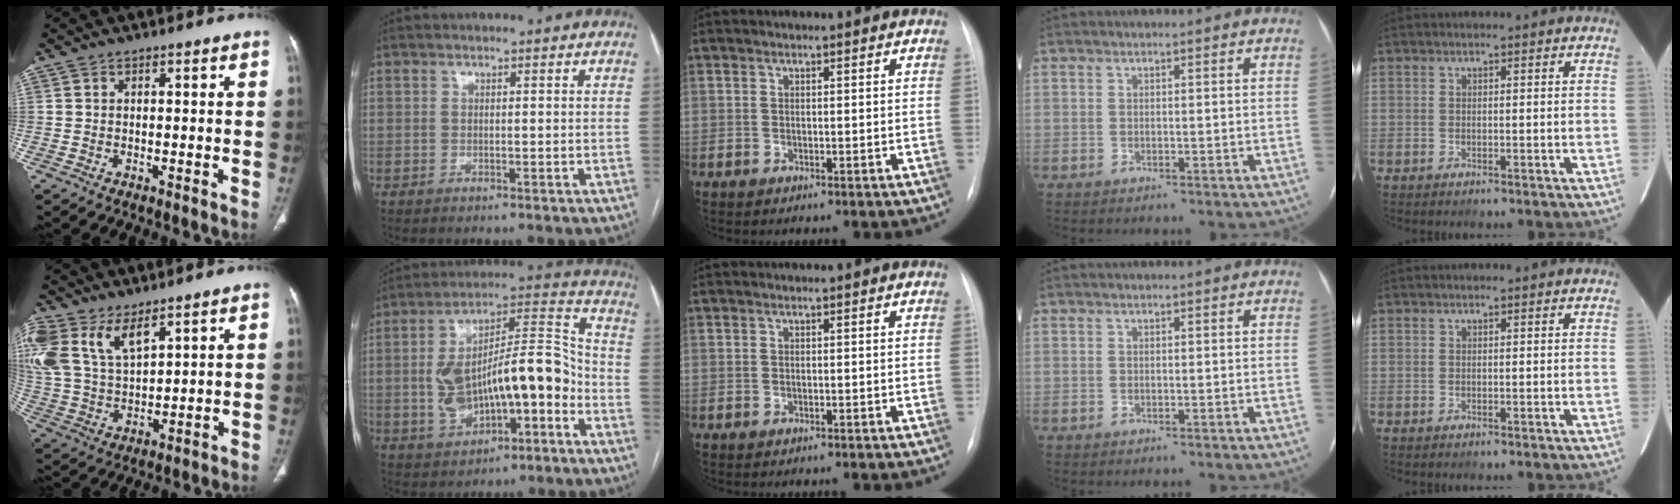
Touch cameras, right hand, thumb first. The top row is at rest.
{"thumb": {"total": 14.1, "force": [8.0, 7.3, 9.1], "torque": [-0.193, -0.015, 0.171]}, "index": {"total": 16.9, "force": [-3.9, 6.4, 15.2], "torque": [-0.266, 0.033, -0.055]}}